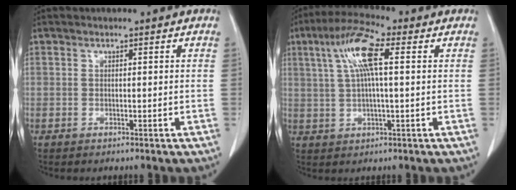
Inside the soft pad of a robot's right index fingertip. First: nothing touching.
{"total": 9.2, "force": [2.7, 1.4, 8.6], "torque": [-0.176, 0.020, 0.050]}